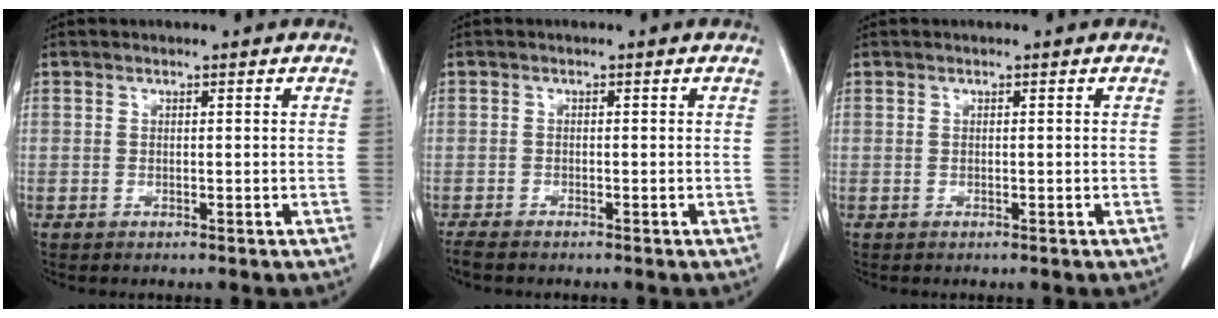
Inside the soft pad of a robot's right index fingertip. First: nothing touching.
{"total": 3.2, "force": [-2.4, 1.2, 1.7], "torque": [-0.038, -0.007, -0.039]}
{"total": 0.0}